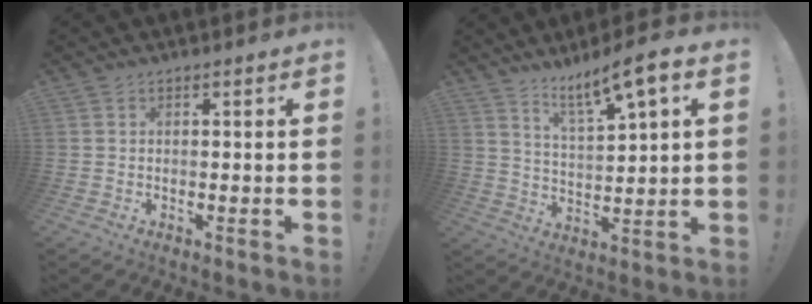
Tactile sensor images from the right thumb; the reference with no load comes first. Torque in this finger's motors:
{"motor_torque": [0.00, 0.00, 0.14, 0.27, 0.12]}